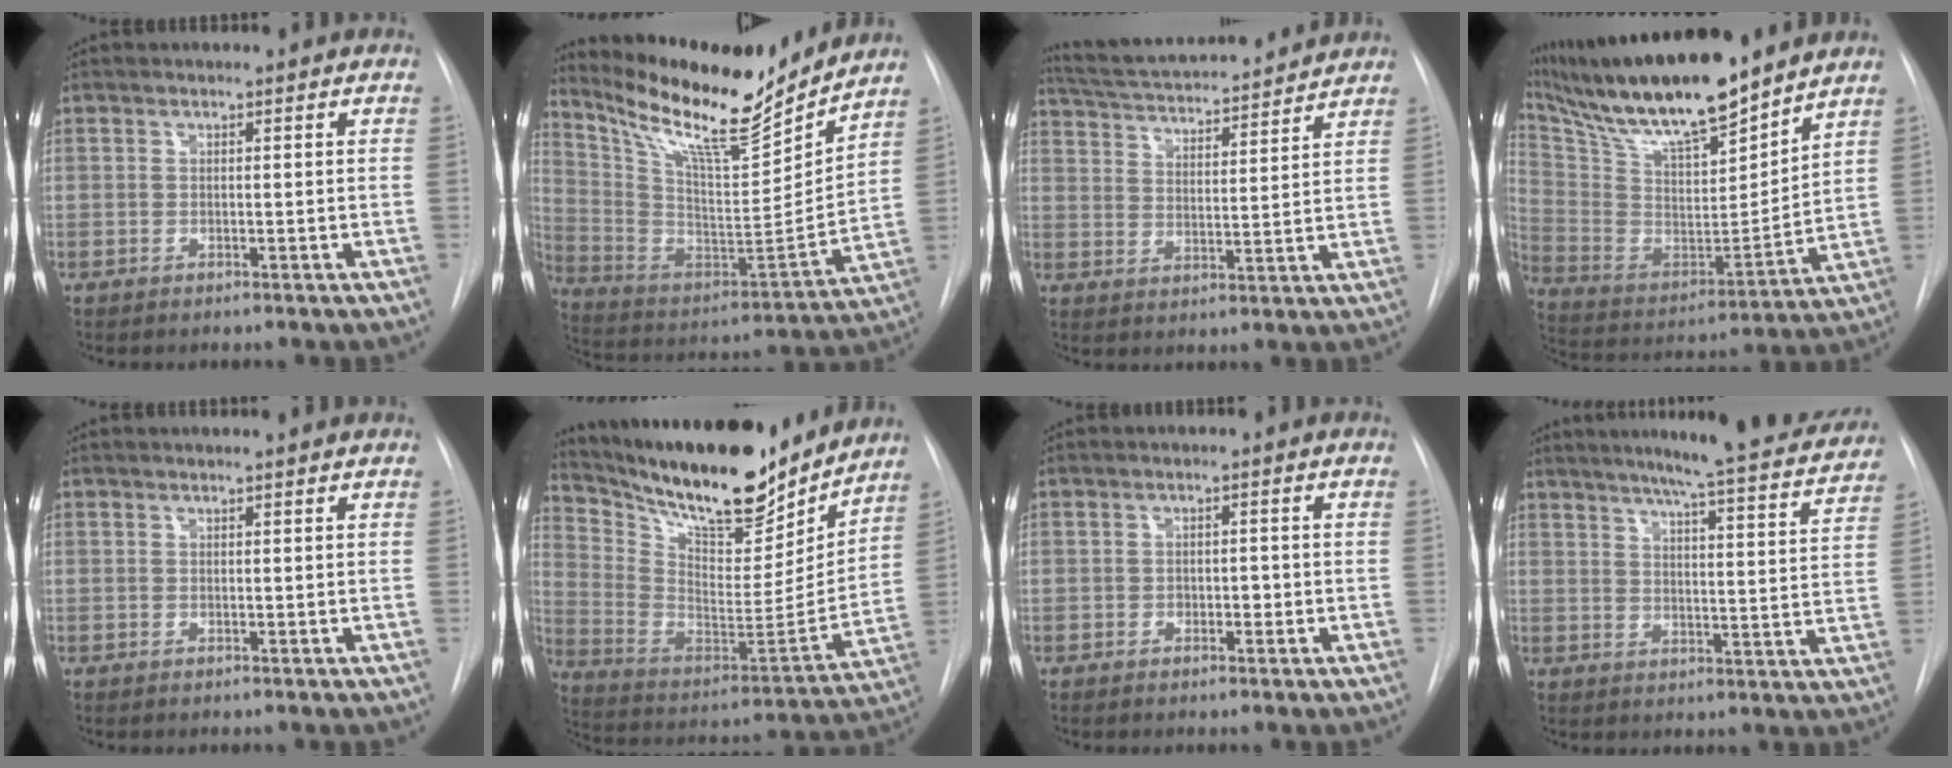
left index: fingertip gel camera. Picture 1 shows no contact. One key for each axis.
{"total": 20.9, "fx": 17.8, "fy": 2.8, "fz": 10.5, "tx": -0.202, "ty": -0.019, "tz": 0.302}
{"total": 17.8, "fx": 16.5, "fy": 2.1, "fz": 6.4, "tx": -0.111, "ty": 0.026, "tz": 0.248}
{"total": 22.3, "fx": 18.6, "fy": 3.5, "fz": 11.9, "tx": -0.229, "ty": -0.004, "tz": 0.330}
{"total": 1.9, "fx": 1.8, "fy": -0.1, "fz": 0.6, "tx": -0.009, "ty": 0.011, "tz": 0.020}
{"total": 24.4, "fx": 20.6, "fy": 6.4, "fz": 11.4, "tx": -0.207, "ty": -0.019, "tz": 0.326}
{"total": 1.6, "fx": -0.4, "fy": 1.1, "fz": 1.1, "tx": -0.010, "ty": 0.004, "tz": -0.007}
{"total": 21.4, "fx": 19.1, "fy": 1.8, "fz": 9.4, "tx": -0.132, "ty": -0.041, "tz": 0.230}